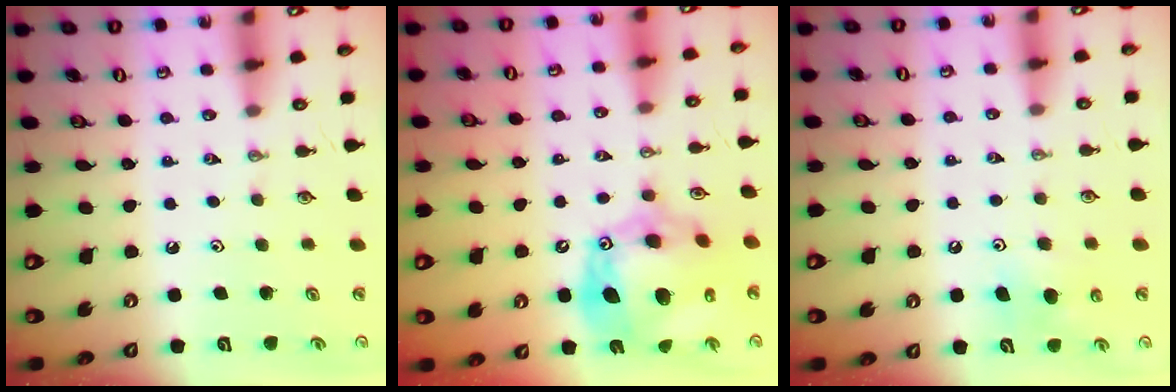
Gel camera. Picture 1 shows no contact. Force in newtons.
{"total": 19.3, "press": 19.2, "slide": 1.9}
{"total": 6.5, "press": 6.5, "slide": 0.4}